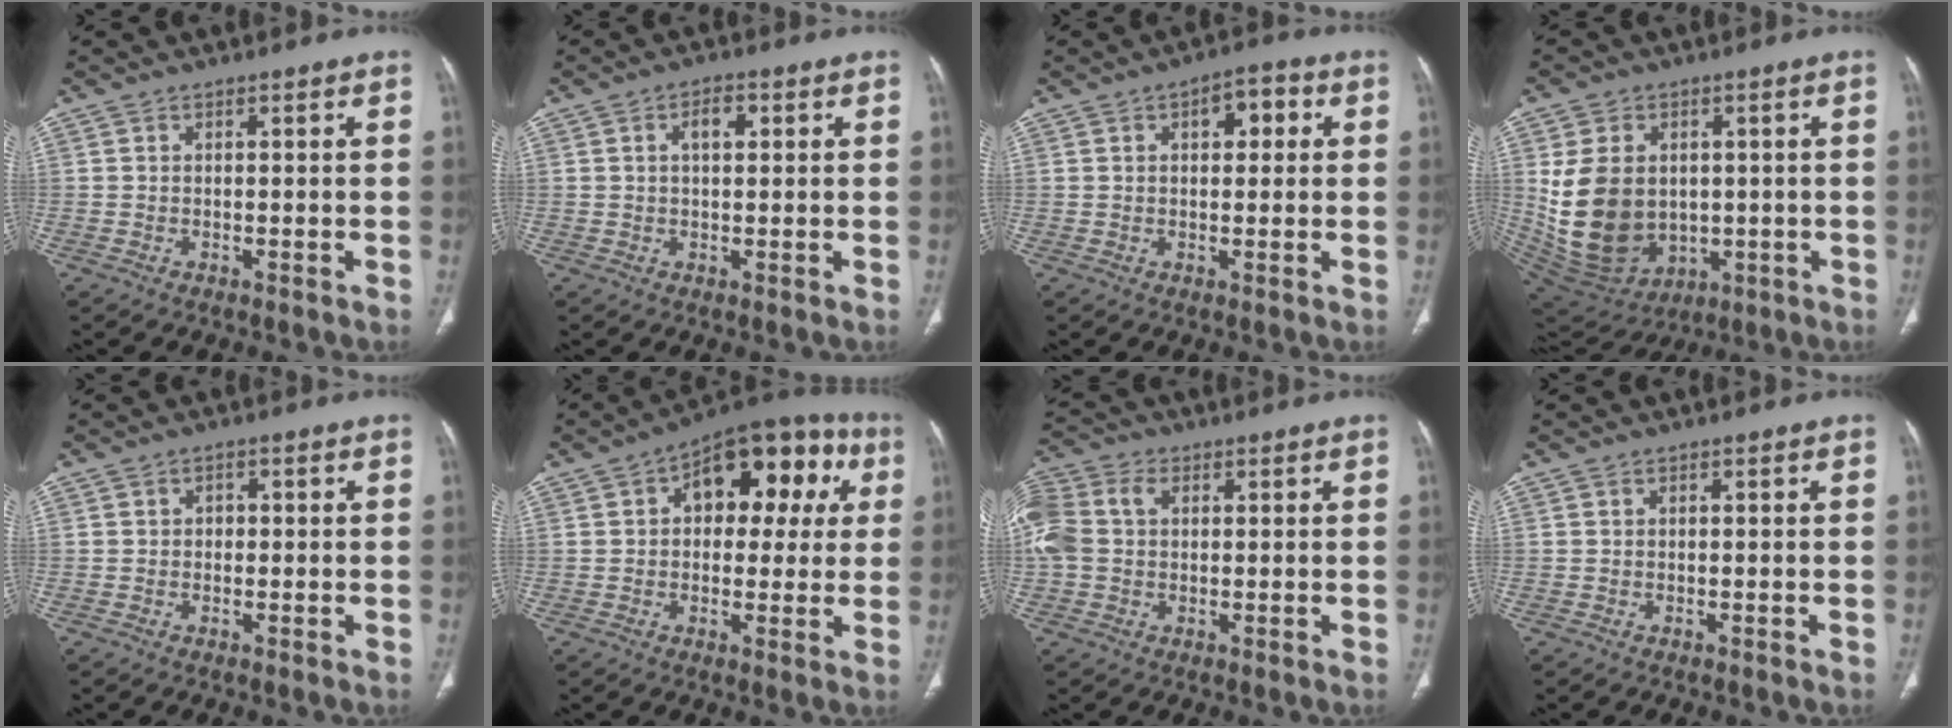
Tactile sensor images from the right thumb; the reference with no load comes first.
{"total": 2.3, "force": [0.6, 1.1, 1.9], "torque": [-0.034, 0.006, 0.010]}
{"total": 5.7, "force": [1.8, 3.0, 4.5], "torque": [-0.042, 0.008, 0.018]}
{"total": 16.6, "force": [0.7, 12.5, 10.8], "torque": [-0.185, -0.011, 0.048]}
{"total": 1.3, "force": [0.1, 1.1, 0.7], "torque": [-0.003, 0.004, -0.003]}
{"total": 17.5, "force": [4.8, 9.9, 13.6], "torque": [-0.127, 0.028, 0.057]}
{"total": 11.8, "force": [2.3, 8.6, 7.6], "torque": [-0.199, 0.028, 0.043]}
{"total": 0.0}